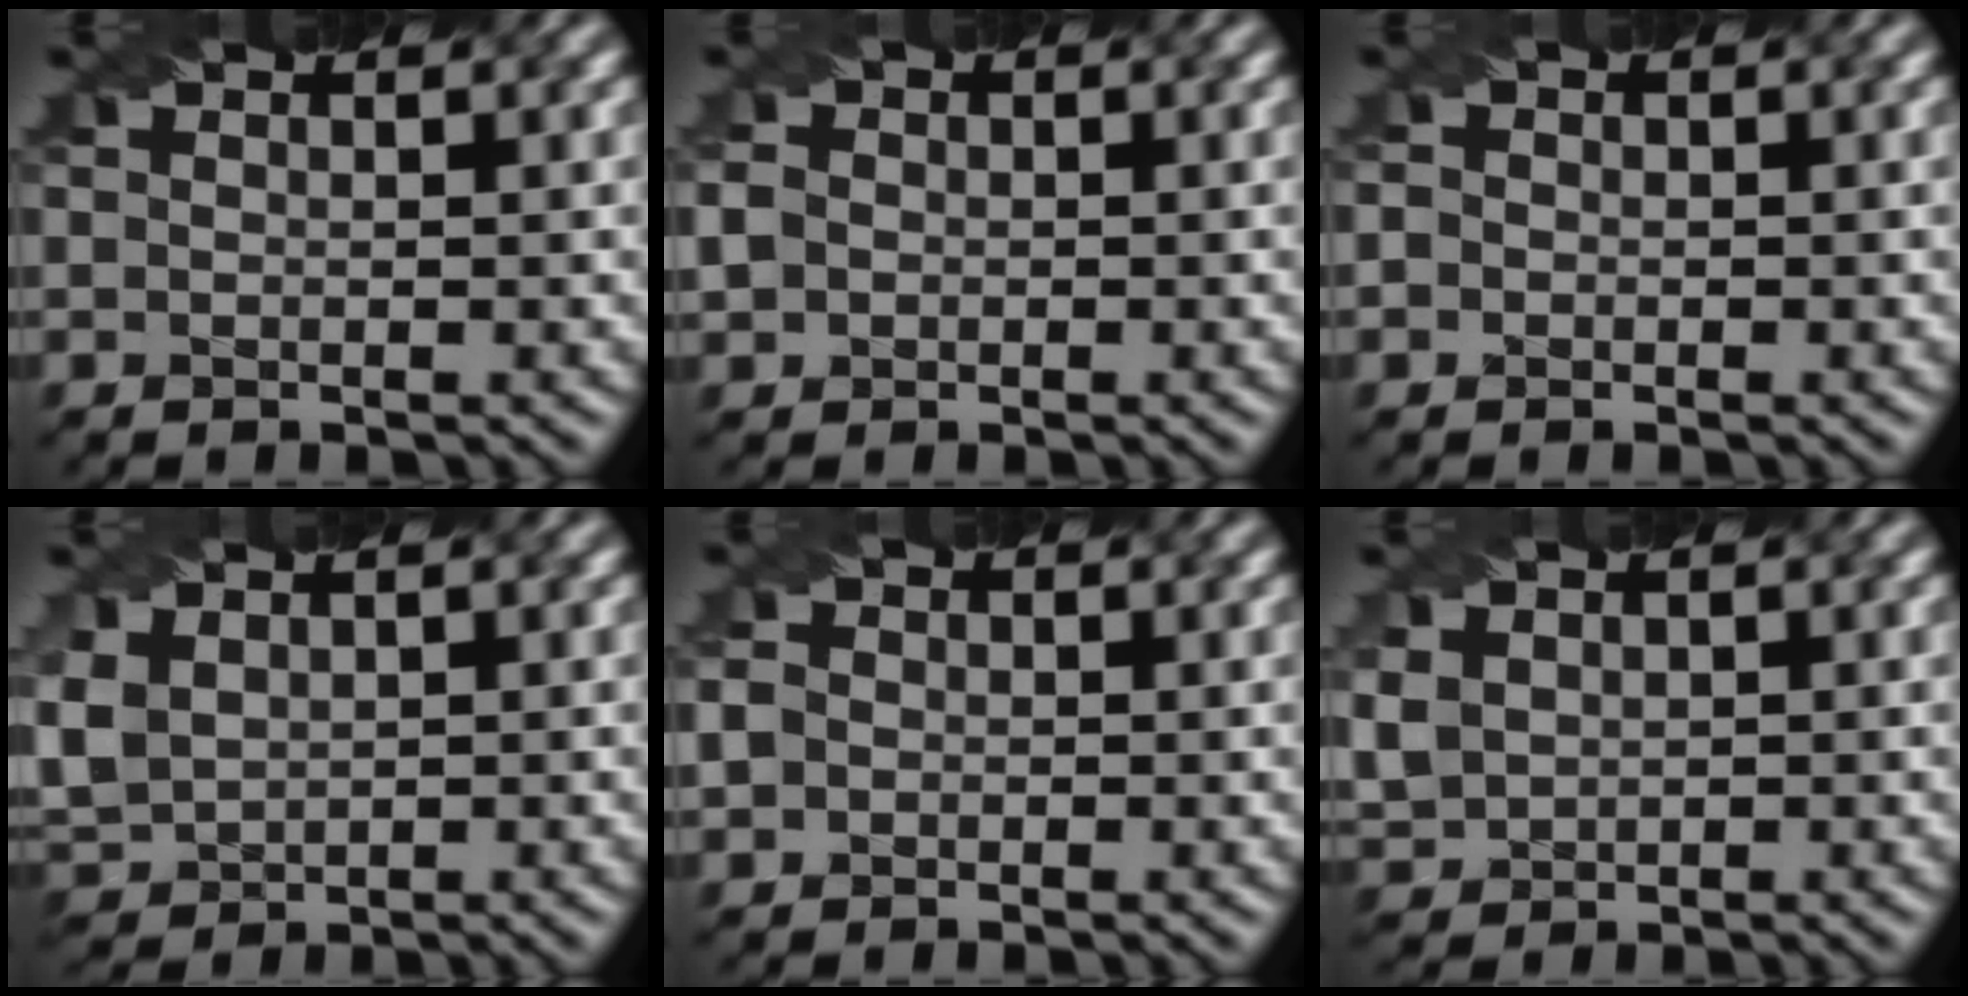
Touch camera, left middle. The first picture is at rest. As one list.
[{"total": 2.0, "force": [-0.1, 1.8, 0.9], "torque": [-0.026, 0.009, 0.000]}, {"total": 1.3, "force": [-0.1, 1.2, 0.6], "torque": [-0.007, 0.006, -0.010]}, {"total": 4.0, "force": [1.3, 3.0, 2.4], "torque": [-0.083, 0.007, 0.031]}, {"total": 2.4, "force": [0.0, 2.1, 1.1], "torque": [-0.020, 0.013, -0.008]}, {"total": 2.7, "force": [0.8, 2.3, 1.2], "torque": [-0.047, 0.003, 0.022]}]